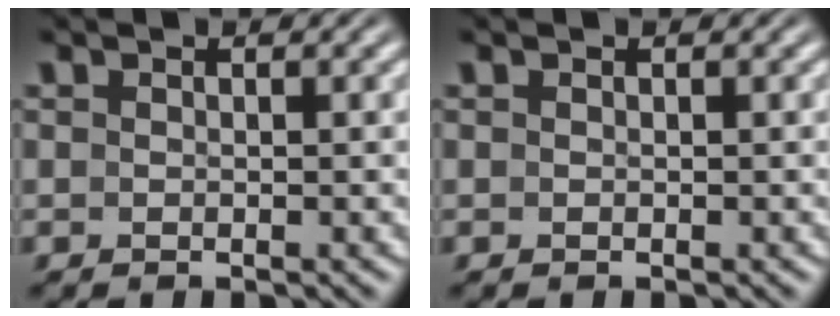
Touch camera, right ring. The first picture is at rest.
{"total": 0.0}